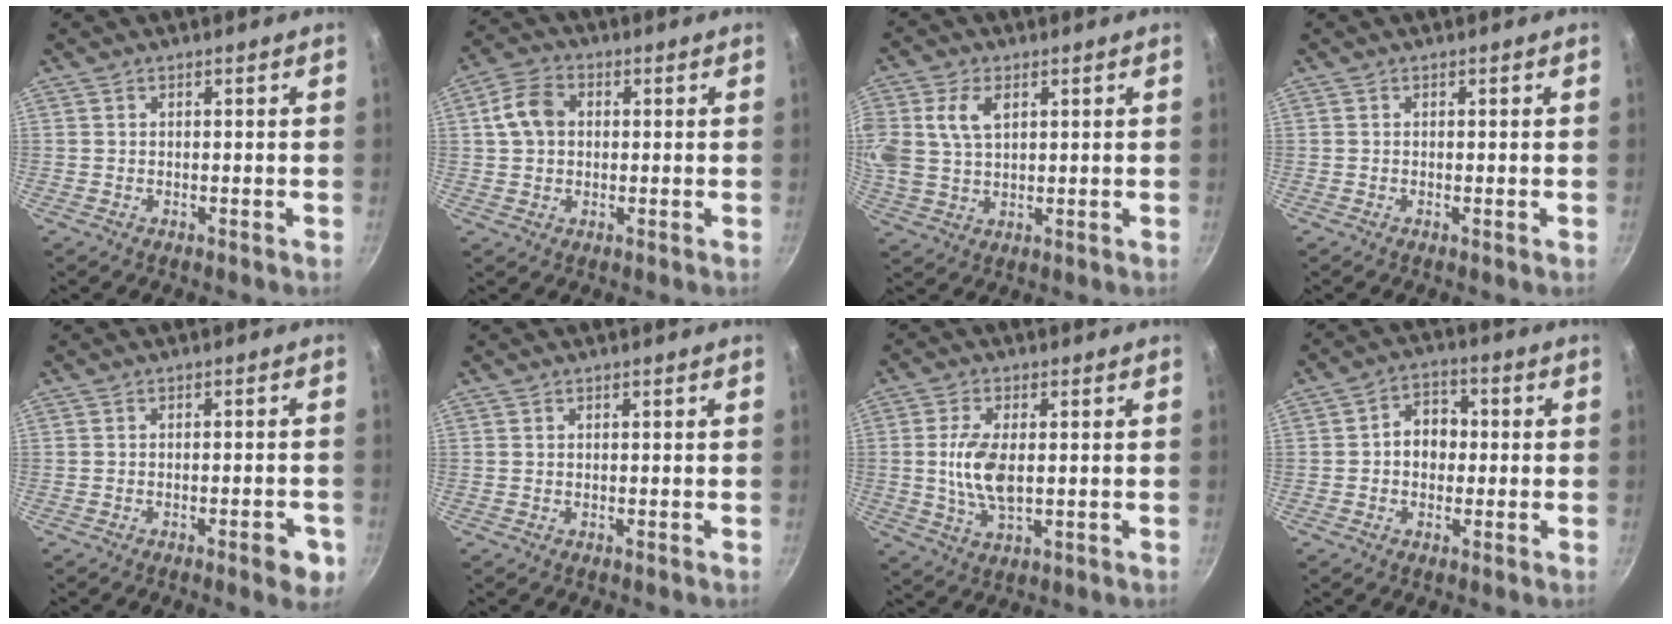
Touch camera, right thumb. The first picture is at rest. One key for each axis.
{"total": 7.0, "fx": 0.9, "fy": 5.4, "fz": 4.4, "tx": -0.071, "ty": 0.016, "tz": 0.007}
{"total": 11.1, "fx": 3.4, "fy": 7.5, "fz": 7.4, "tx": -0.159, "ty": 0.008, "tz": 0.067}
{"total": 0.0}
{"total": 5.1, "fx": -2.4, "fy": 1.6, "fz": 4.2, "tx": -0.041, "ty": 0.011, "tz": -0.027}
{"total": 0.0}
{"total": 8.4, "fx": 0.2, "fy": 4.1, "fz": 7.4, "tx": -0.147, "ty": -0.004, "tz": 0.006}
{"total": 6.7, "fx": -0.1, "fy": 5.3, "fz": 4.0, "tx": -0.024, "ty": 0.019, "tz": -0.008}